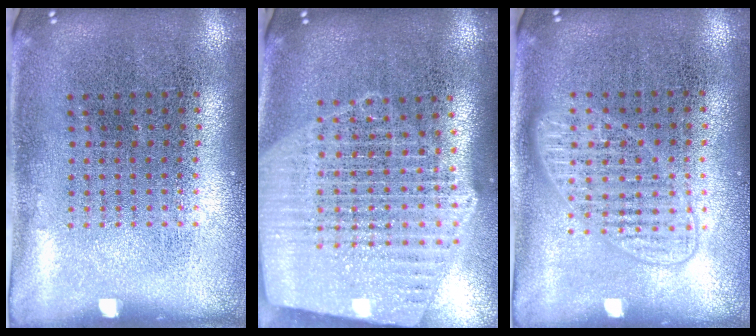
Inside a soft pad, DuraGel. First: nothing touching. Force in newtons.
{"total": 2.6, "press": 2.2, "slide": 1.4}
{"total": 1.4, "press": 1.4, "slide": 0.3}